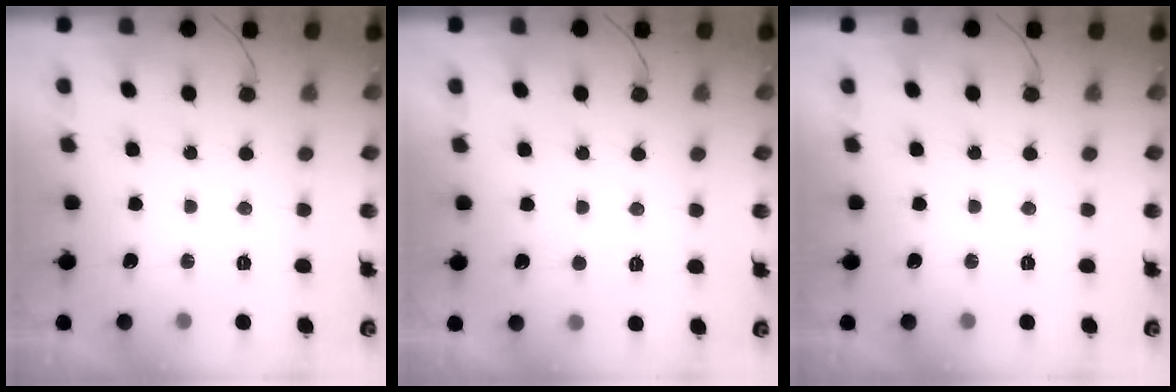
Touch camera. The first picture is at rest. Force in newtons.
{"total": 1.9, "press": 1.9, "slide": 0.2}
{"total": 0.0}